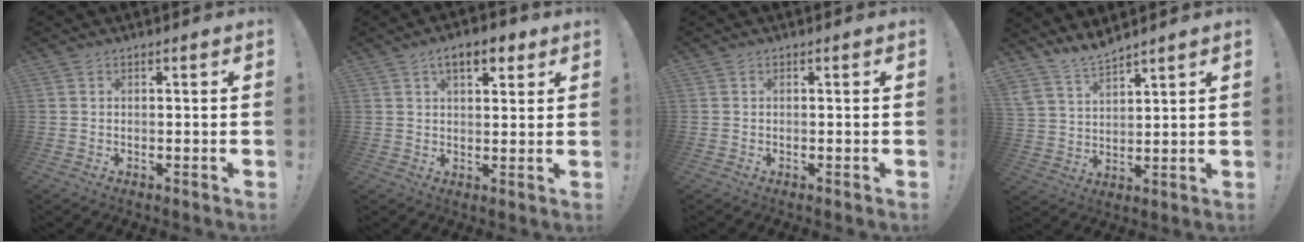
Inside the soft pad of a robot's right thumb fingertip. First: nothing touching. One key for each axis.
{"total": 7.5, "fx": 4.2, "fy": 3.4, "fz": 5.2, "tx": -0.070, "ty": -0.008, "tz": 0.070}
{"total": 0.0}
{"total": 7.4, "fx": 7.1, "fy": 1.2, "fz": 1.8, "tx": -0.050, "ty": -0.050, "tz": 0.137}